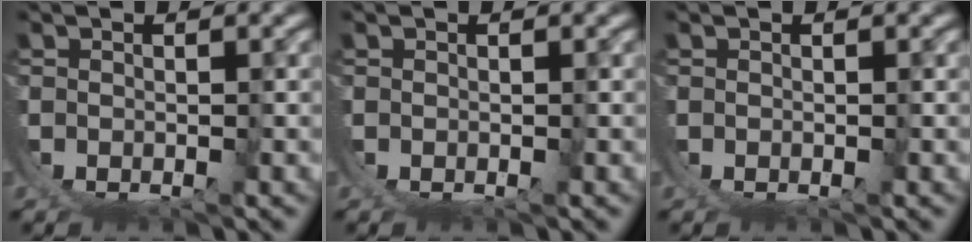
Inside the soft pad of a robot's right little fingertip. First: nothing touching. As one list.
[{"total": 0.0}, {"total": 0.0}]